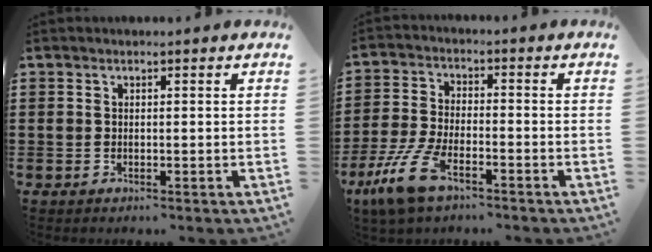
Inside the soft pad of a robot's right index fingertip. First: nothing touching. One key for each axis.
{"total": 8.7, "fx": -5.5, "fy": 2.8, "fz": 6.1, "tx": -0.151, "ty": -0.007, "tz": -0.109}